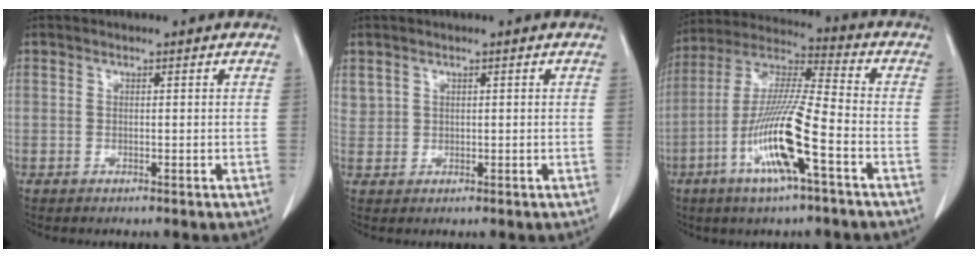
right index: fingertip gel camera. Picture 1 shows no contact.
{"total": 1.9, "force": [1.1, 1.5, 0.2], "torque": [0.005, 0.005, 0.021]}
{"total": 14.6, "force": [-5.5, 0.8, 13.4], "torque": [-0.272, -0.008, -0.109]}